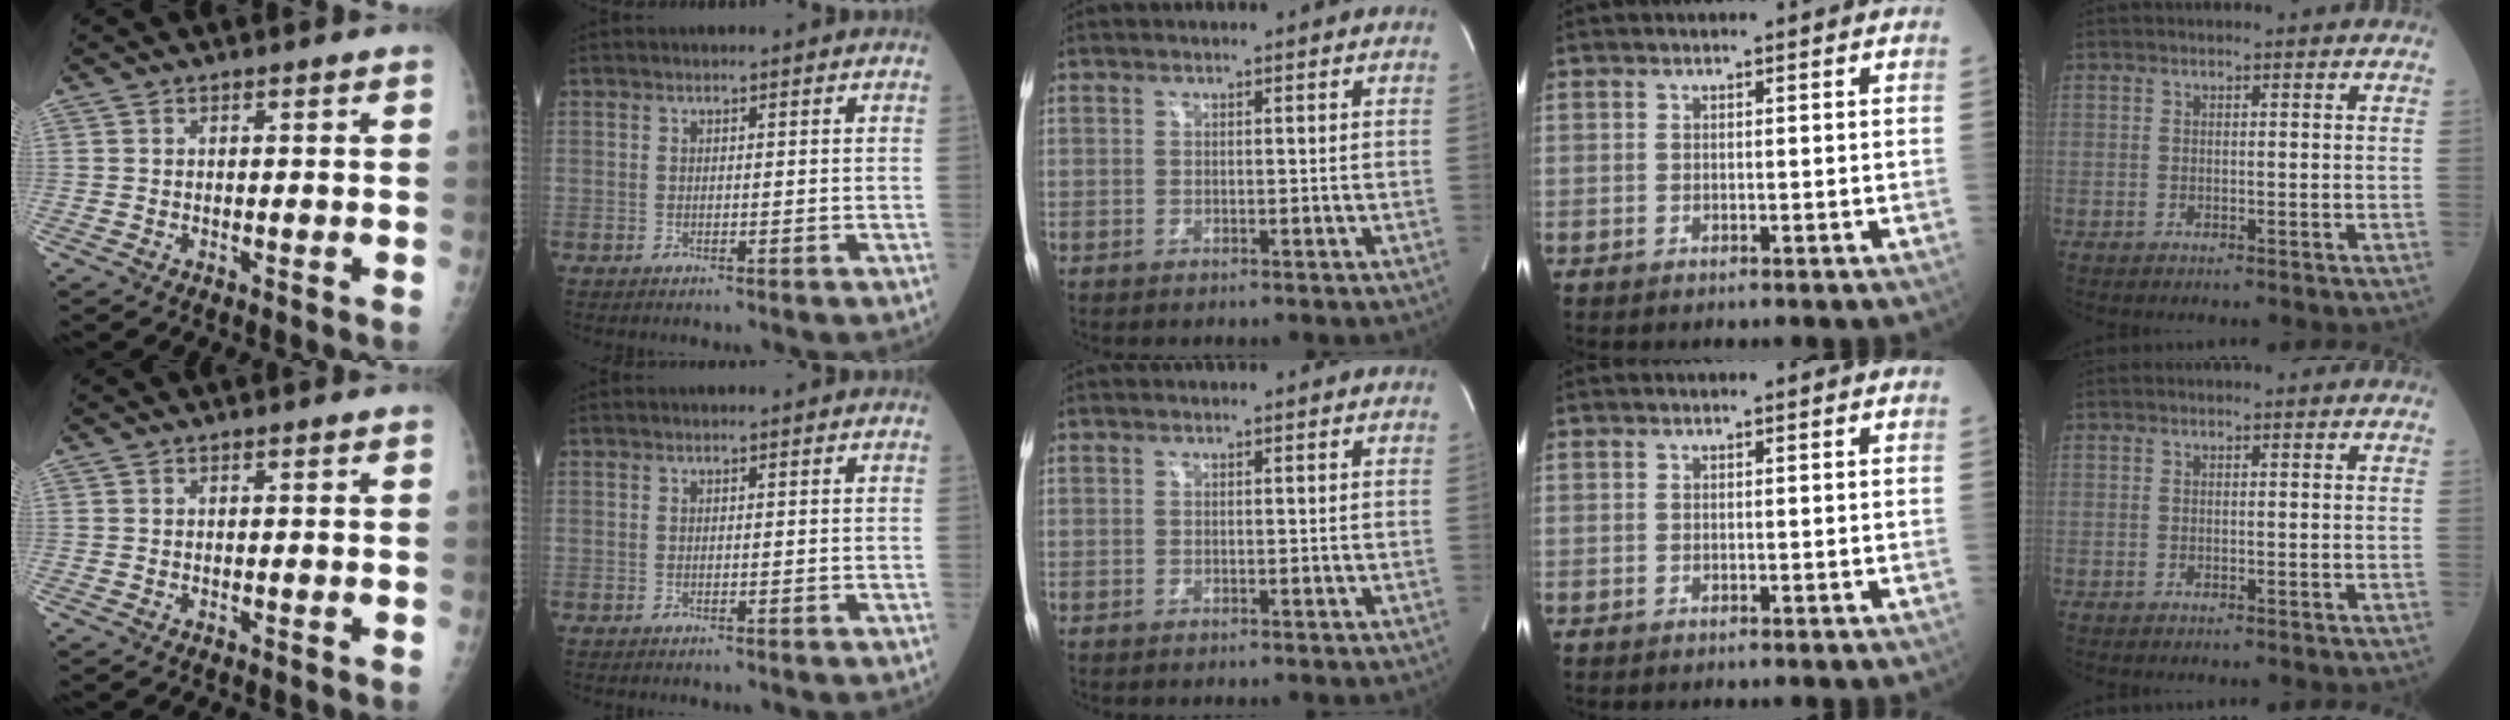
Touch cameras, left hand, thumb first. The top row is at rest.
{}